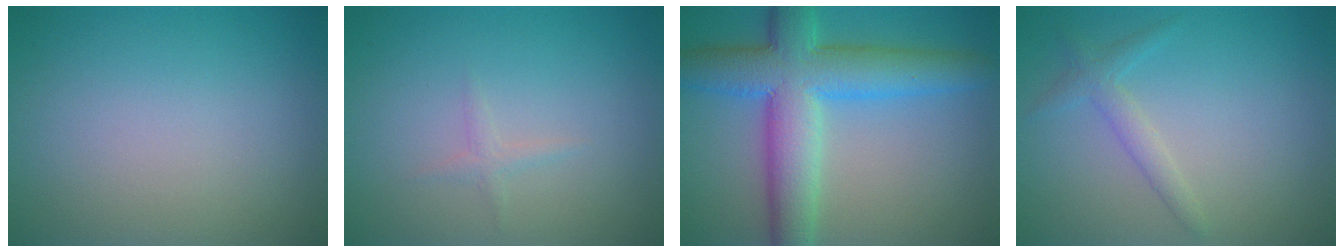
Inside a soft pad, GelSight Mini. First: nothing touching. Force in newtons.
{"total": 0.8, "press": 0.8, "slide": 0.1}
{"total": 9.1, "press": 9.1, "slide": 0.2}
{"total": 1.7, "press": 1.7, "slide": 0.1}